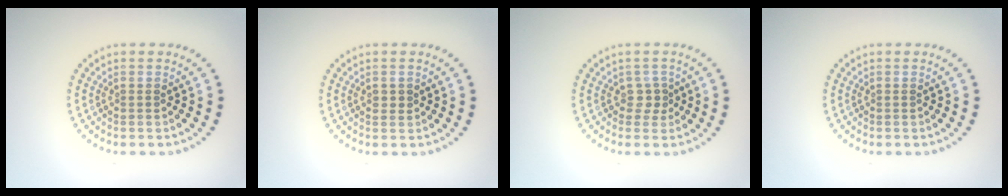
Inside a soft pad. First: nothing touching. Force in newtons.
{"total": 0.9, "press": 0.9, "slide": 0.2}
{"total": 1.1, "press": 0.9, "slide": 0.7}
{"total": 0.0}